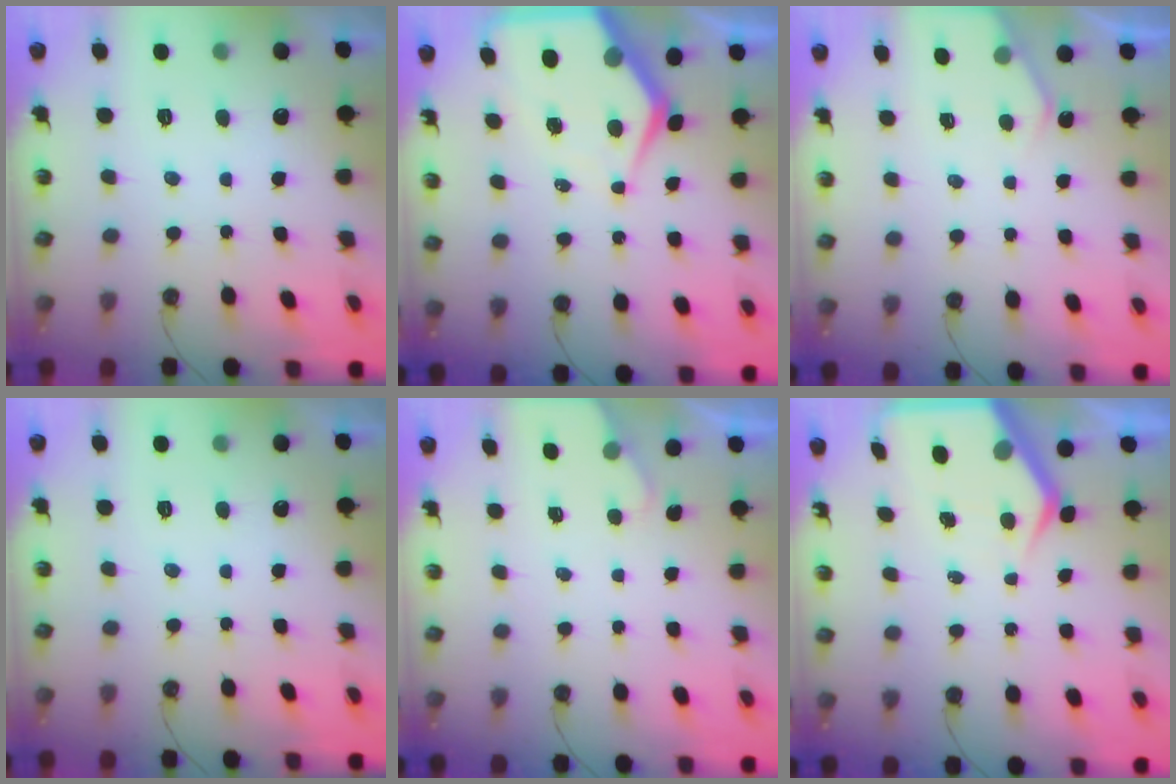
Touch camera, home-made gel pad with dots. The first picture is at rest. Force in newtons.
{"total": 12.0, "press": 12.0, "slide": 1.1}
{"total": 3.9, "press": 3.9, "slide": 0.5}
{"total": 0.0}
{"total": 1.5, "press": 1.5, "slide": 0.3}
{"total": 7.1, "press": 7.1, "slide": 0.4}